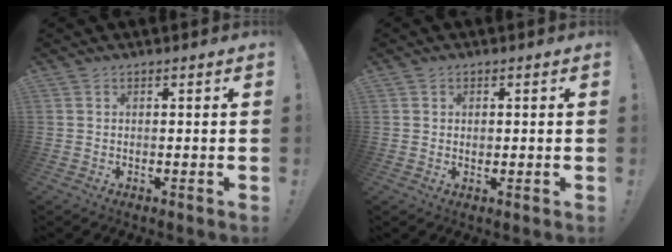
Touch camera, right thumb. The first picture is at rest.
{"total": 1.3, "force": [0.4, 1.2, 0.1], "torque": [0.005, 0.001, 0.005]}